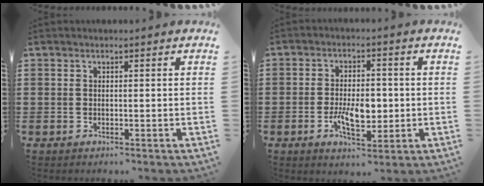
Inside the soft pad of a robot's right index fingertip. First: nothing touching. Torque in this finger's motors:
{"motor_torque": [2.14, 0.00, 0.82, 0.07]}